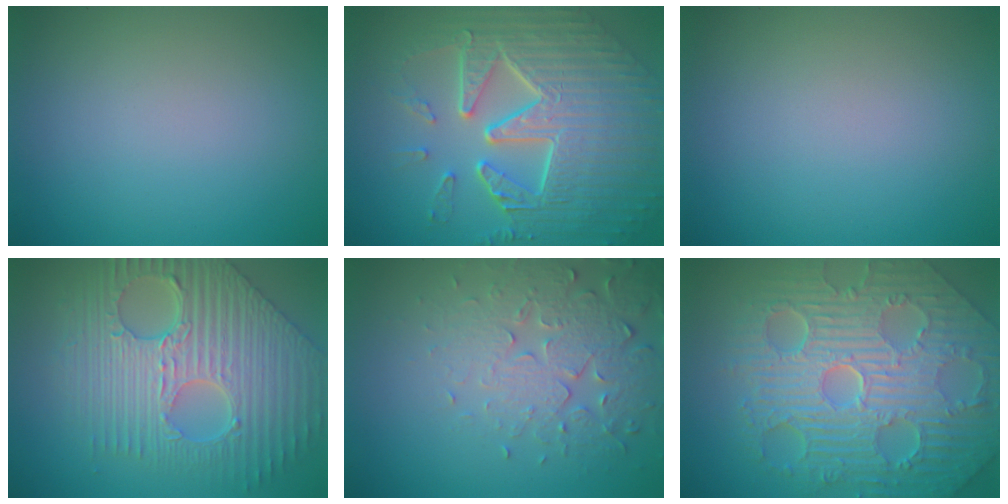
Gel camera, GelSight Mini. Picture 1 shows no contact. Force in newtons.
{"total": 9.8, "press": 6.7, "slide": 7.2}
{"total": 0.0}
{"total": 9.8, "press": 6.8, "slide": 7.1}
{"total": 4.2, "press": 4.2, "slide": 0.5}
{"total": 11.5, "press": 7.5, "slide": 8.8}